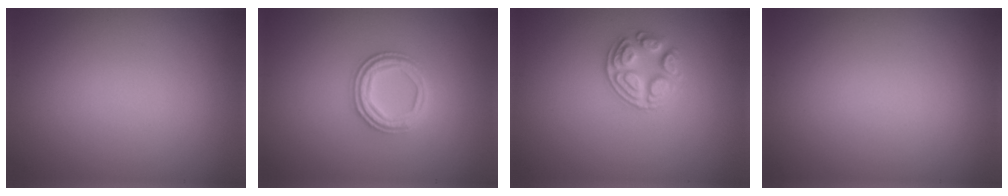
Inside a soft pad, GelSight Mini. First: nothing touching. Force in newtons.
{"total": 3.3, "press": 2.9, "slide": 1.5}
{"total": 2.7, "press": 2.5, "slide": 0.9}
{"total": 0.0}